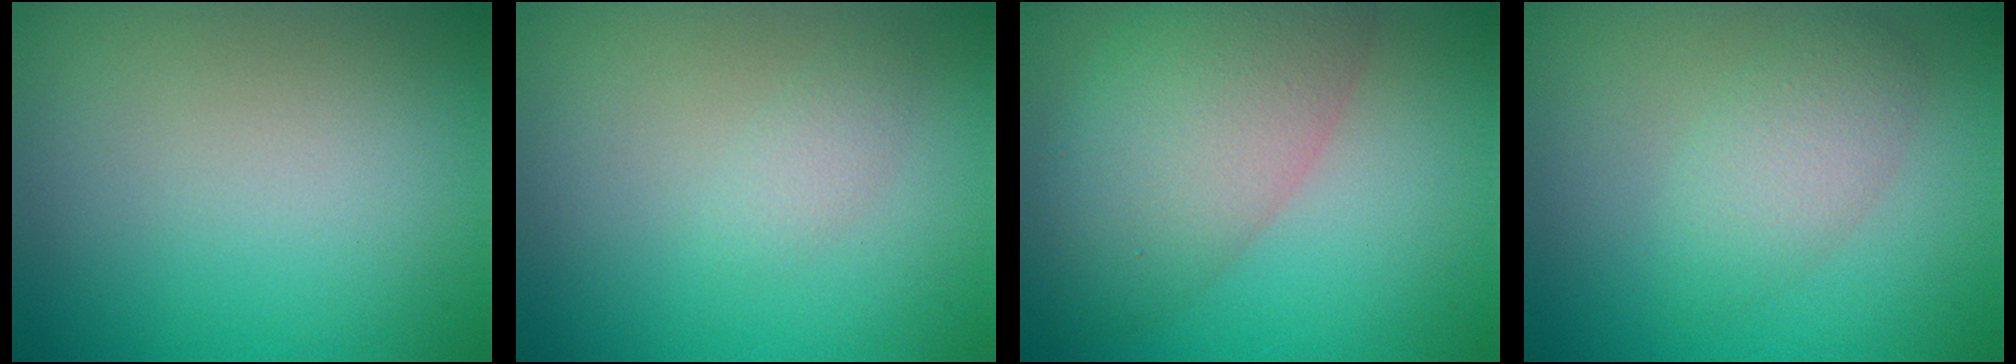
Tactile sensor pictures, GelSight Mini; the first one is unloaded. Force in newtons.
{"total": 1.1, "press": 1.1, "slide": 0.0}
{"total": 7.7, "press": 7.7, "slide": 0.5}
{"total": 2.9, "press": 2.9, "slide": 0.2}